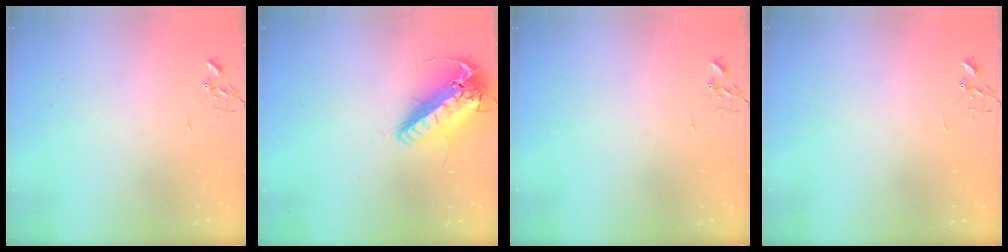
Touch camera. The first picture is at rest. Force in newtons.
{"total": 21.1, "press": 20.8, "slide": 3.7}
{"total": 0.0}
{"total": 0.0}